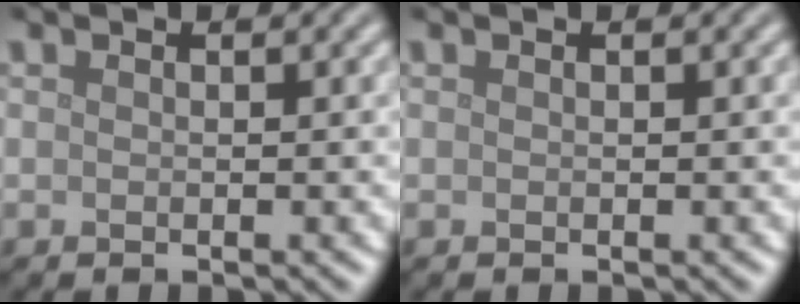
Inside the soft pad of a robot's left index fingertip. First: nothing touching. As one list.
[{"total": 0.0}]